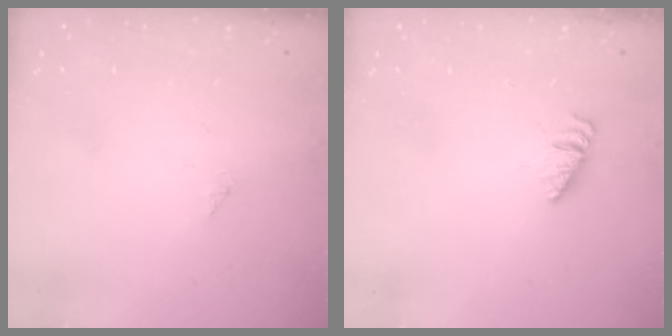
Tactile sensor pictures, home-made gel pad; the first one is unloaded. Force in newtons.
{"total": 1.1, "press": 1.1, "slide": 0.2}